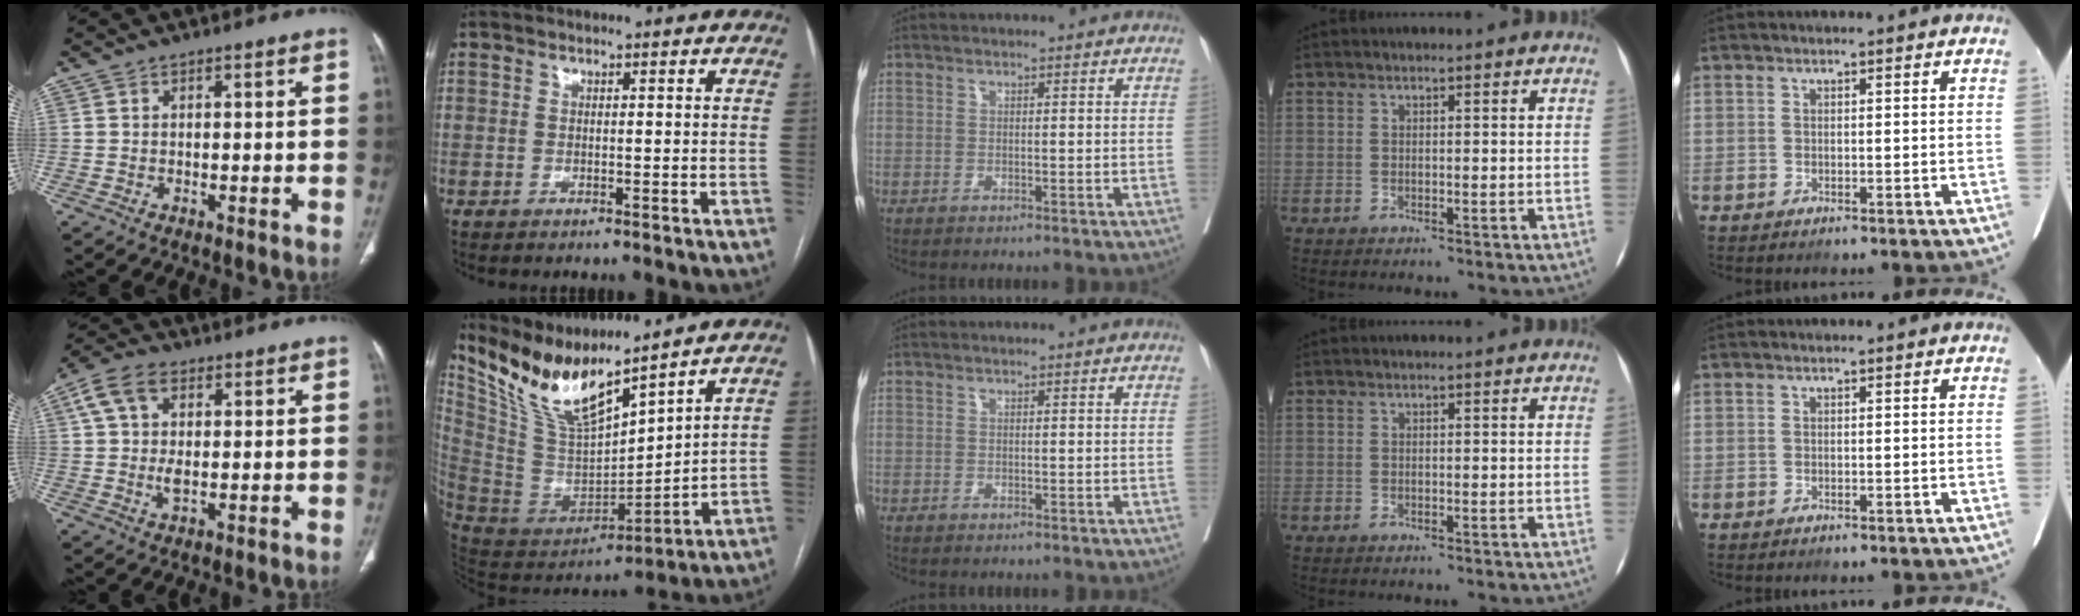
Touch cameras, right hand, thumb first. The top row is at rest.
{"thumb": {"total": 8.3, "force": [2.1, 5.0, 6.3], "torque": [-0.121, 0.009, 0.038]}, "index": {"total": 15.0, "force": [12.7, 1.7, 7.7], "torque": [-0.158, -0.010, 0.261]}}